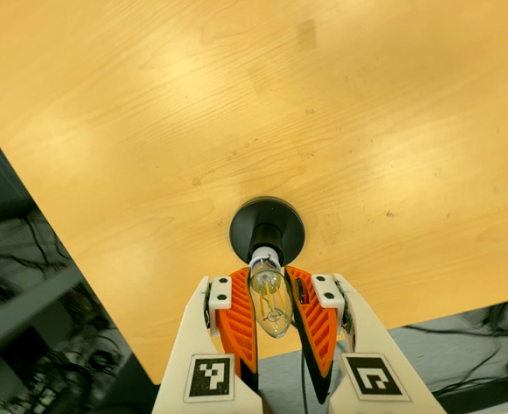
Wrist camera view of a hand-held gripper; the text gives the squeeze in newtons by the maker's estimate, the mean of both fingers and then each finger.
{"total": 20.2, "left": 19.3, "right": 21.2}